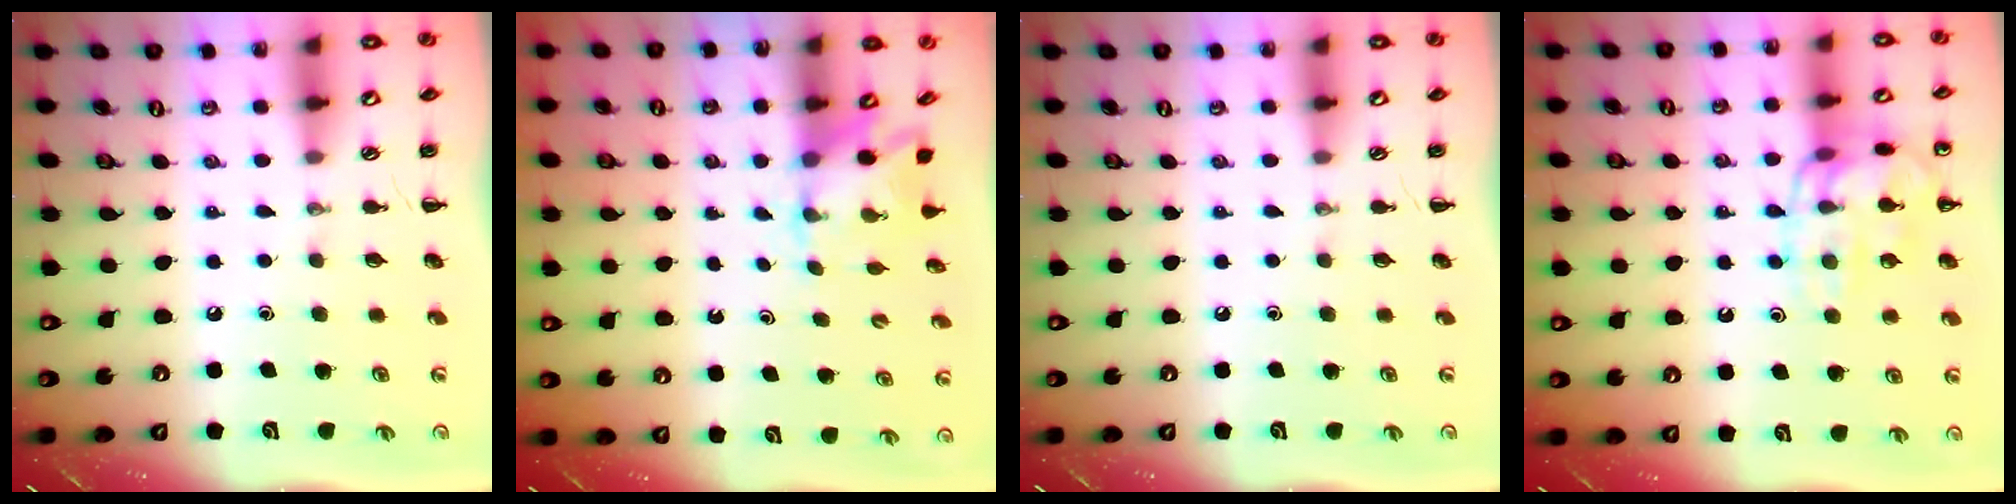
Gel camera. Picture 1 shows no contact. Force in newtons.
{"total": 2.6, "press": 2.4, "slide": 1.1}
{"total": 0.0}
{"total": 14.5, "press": 14.5, "slide": 0.5}